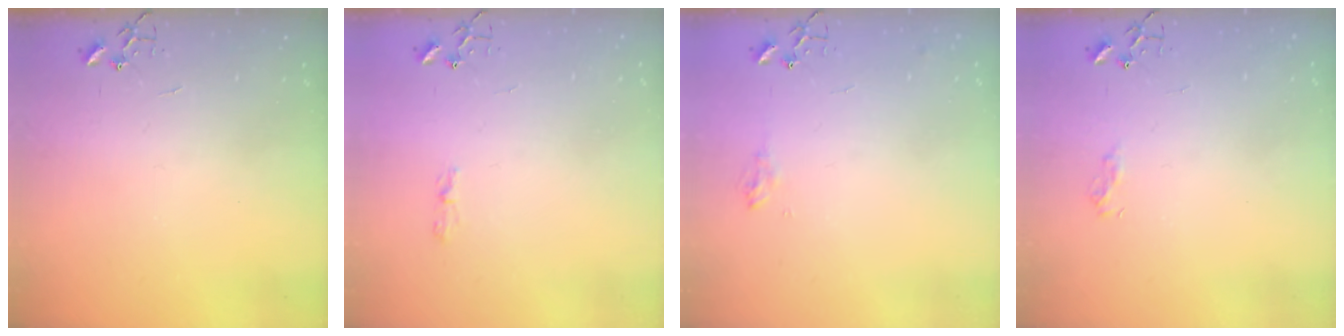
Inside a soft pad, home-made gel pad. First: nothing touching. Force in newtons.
{"total": 3.9, "press": 3.9, "slide": 0.5}
{"total": 5.8, "press": 5.7, "slide": 0.7}
{"total": 7.1, "press": 7.1, "slide": 0.8}